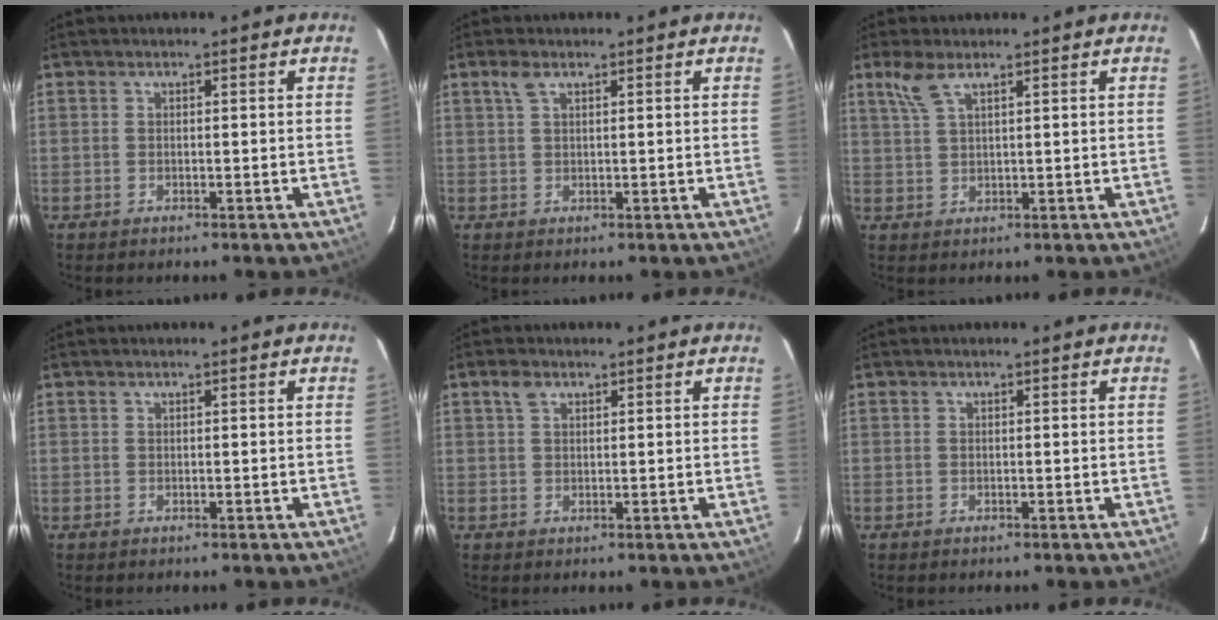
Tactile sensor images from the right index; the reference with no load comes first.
{"total": 2.0, "force": [1.2, 0.8, 1.4], "torque": [-0.031, 0.007, 0.024]}
{"total": 3.7, "force": [2.5, 0.9, 2.6], "torque": [-0.057, 0.007, 0.056]}
{"total": 0.0}
{"total": 2.1, "force": [1.2, 1.3, 1.2], "torque": [-0.024, 0.008, 0.023]}
{"total": 0.0}